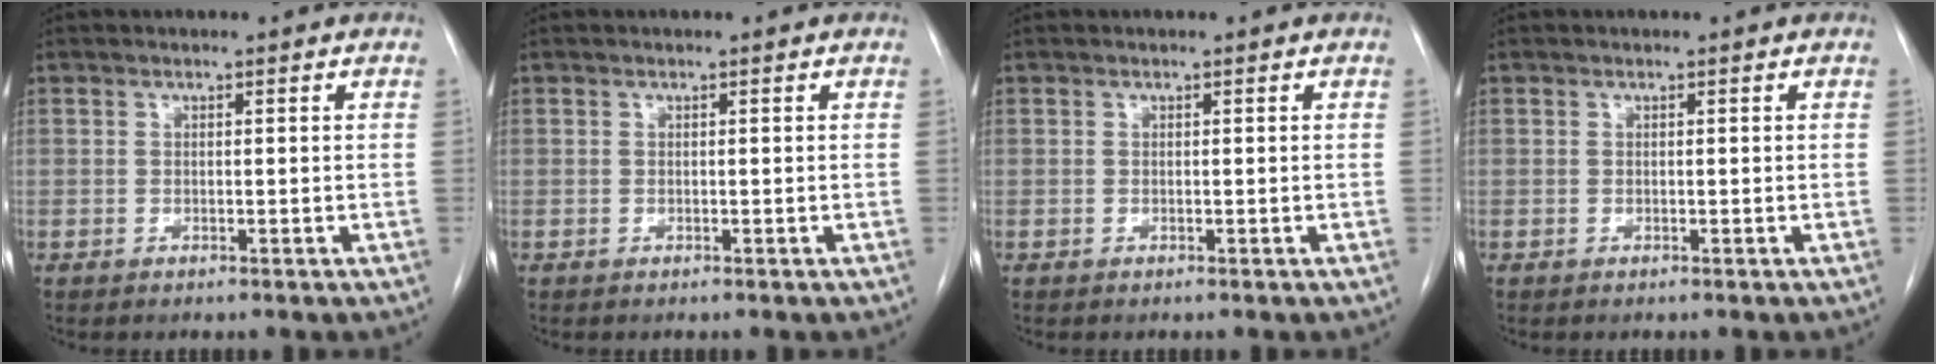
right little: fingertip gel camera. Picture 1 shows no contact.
{"total": 0.0}
{"total": 0.0}
{"total": 0.0}